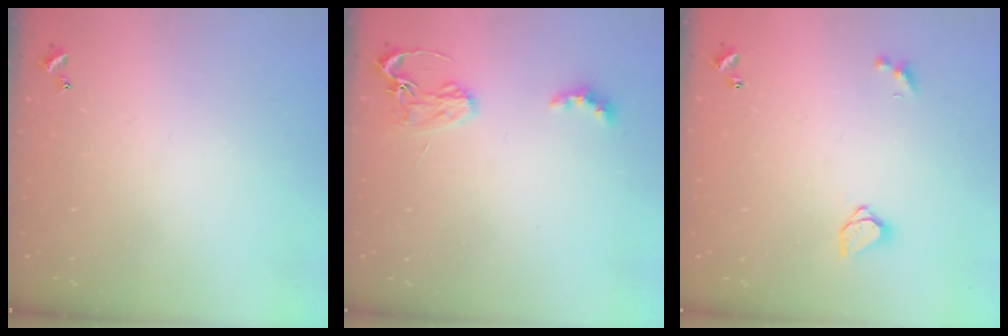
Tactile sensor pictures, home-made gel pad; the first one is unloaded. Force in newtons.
{"total": 2.9, "press": 2.8, "slide": 0.6}
{"total": 1.5, "press": 1.5, "slide": 0.3}